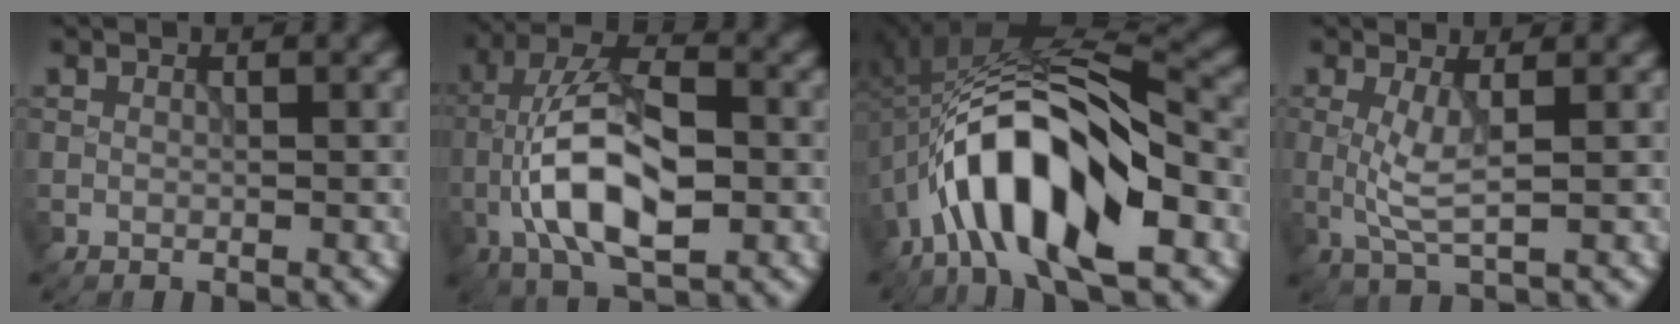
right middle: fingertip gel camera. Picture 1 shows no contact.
{"total": 10.9, "force": [-2.3, 4.9, 9.5], "torque": [-0.182, 0.018, -0.050]}
{"total": 13.3, "force": [-4.5, 5.4, 11.3], "torque": [-0.198, 0.020, -0.085]}
{"total": 3.0, "force": [0.3, 0.6, 2.9], "torque": [-0.065, -0.003, 0.008]}